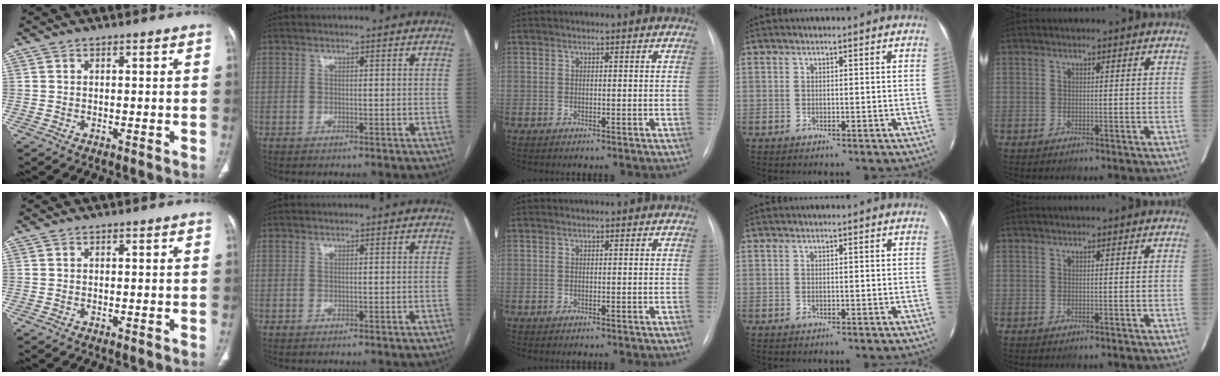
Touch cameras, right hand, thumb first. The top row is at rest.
{}